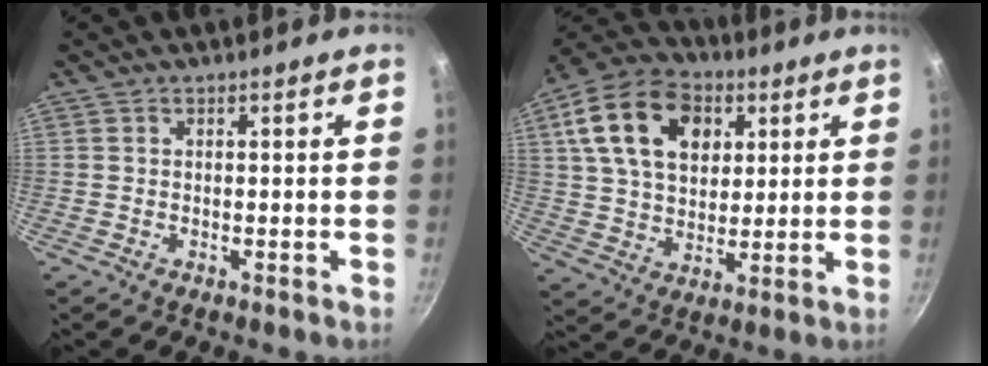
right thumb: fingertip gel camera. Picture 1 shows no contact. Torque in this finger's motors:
{"motor_torque": [-0.13, 3.36, 0.73, -0.42, 0.50]}